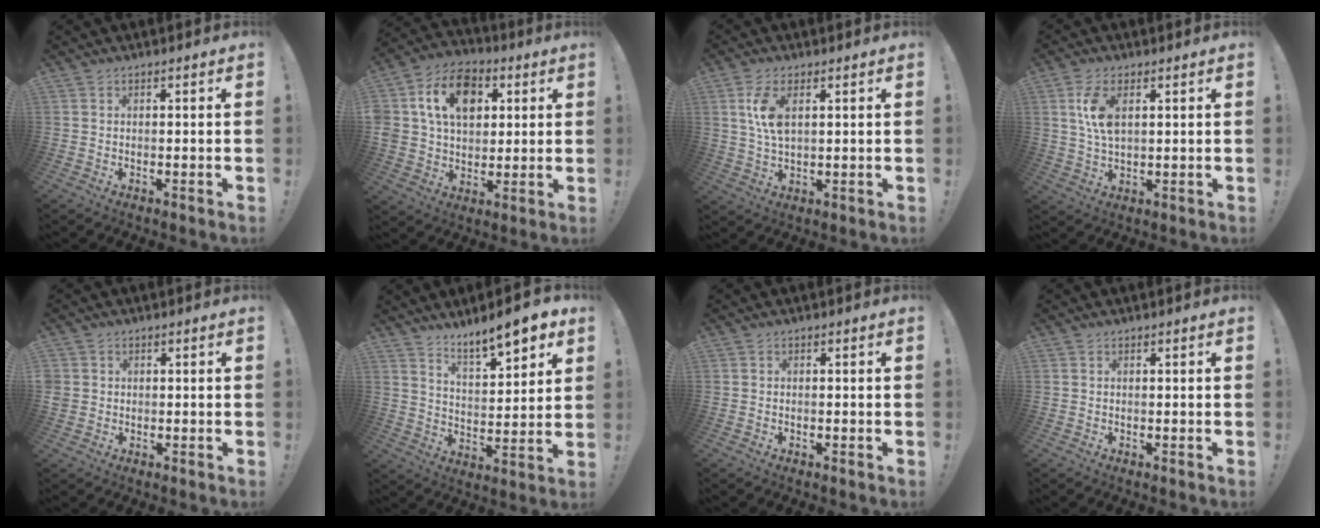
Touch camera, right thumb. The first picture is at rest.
{"total": 16.8, "force": [5.7, 12.3, 9.8], "torque": [-0.156, -0.006, 0.111]}
{"total": 7.2, "force": [2.3, 3.2, 6.0], "torque": [-0.122, -0.004, 0.036]}
{"total": 7.6, "force": [2.3, 3.6, 6.3], "torque": [-0.125, -0.004, 0.038]}
{"total": 1.9, "force": [0.4, 1.9, 0.4], "torque": [-0.016, 0.006, 0.010]}
{"total": 10.2, "force": [8.2, 2.4, 5.5], "torque": [-0.079, -0.065, 0.142]}
{"total": 0.0}
{"total": 0.0}